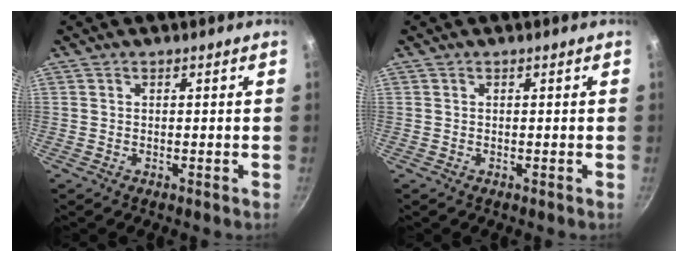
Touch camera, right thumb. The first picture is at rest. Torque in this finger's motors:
{"motor_torque": [-0.07, 0.06, -0.26, -0.21, 0.00]}